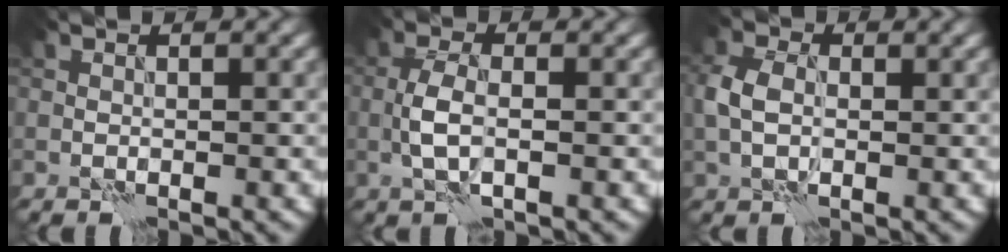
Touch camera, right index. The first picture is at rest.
{"total": 2.9, "force": [-0.5, 1.1, 2.7], "torque": [-0.057, 0.005, -0.015]}
{"total": 3.5, "force": [0.2, 2.5, 2.5], "torque": [-0.062, 0.006, -0.003]}